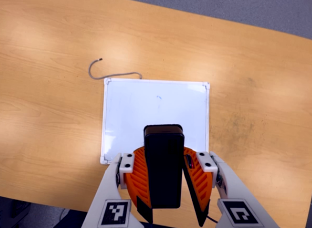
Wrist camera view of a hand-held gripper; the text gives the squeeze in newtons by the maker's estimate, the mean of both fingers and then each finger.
{"total": 10.0, "left": 9.6, "right": 10.3}